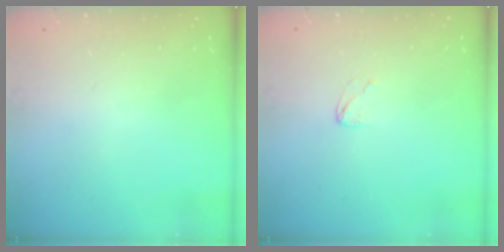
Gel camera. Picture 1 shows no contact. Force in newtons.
{"total": 2.9, "press": 2.9, "slide": 0.2}